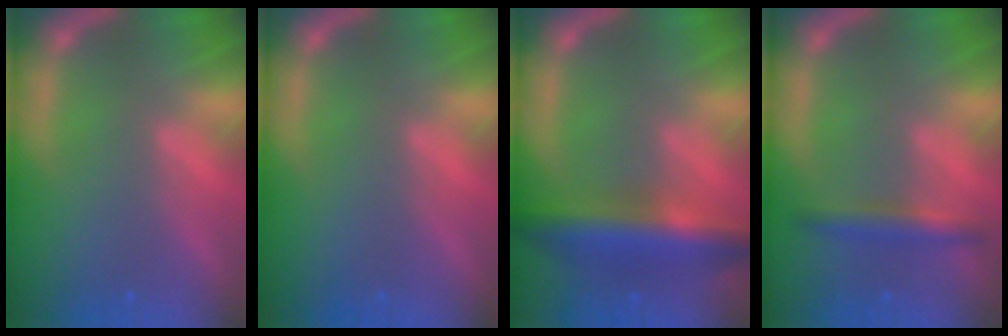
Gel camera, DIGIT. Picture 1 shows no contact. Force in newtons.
{"total": 0.0}
{"total": 7.5}
{"total": 3.0}